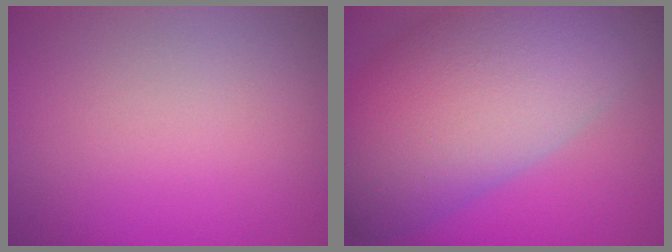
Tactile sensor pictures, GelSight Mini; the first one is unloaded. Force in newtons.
{"total": 14.4, "press": 14.4, "slide": 0.8}